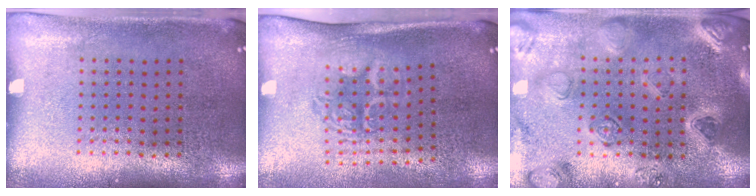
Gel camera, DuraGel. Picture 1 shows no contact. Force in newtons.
{"total": 1.7, "press": 1.3, "slide": 1.1}
{"total": 2.2, "press": 2.2, "slide": 0.2}